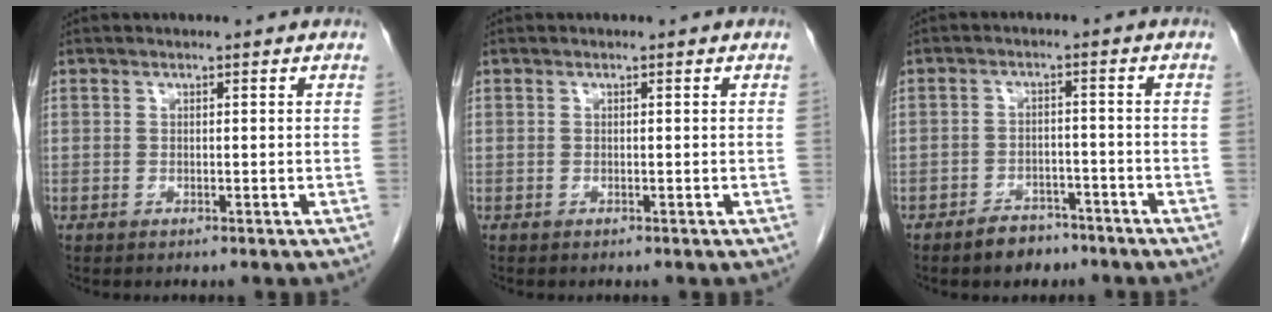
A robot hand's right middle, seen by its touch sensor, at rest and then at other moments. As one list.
[{"total": 0.0}, {"total": 4.5, "force": [-3.5, 2.4, 1.5], "torque": [-0.029, 0.004, -0.050]}]